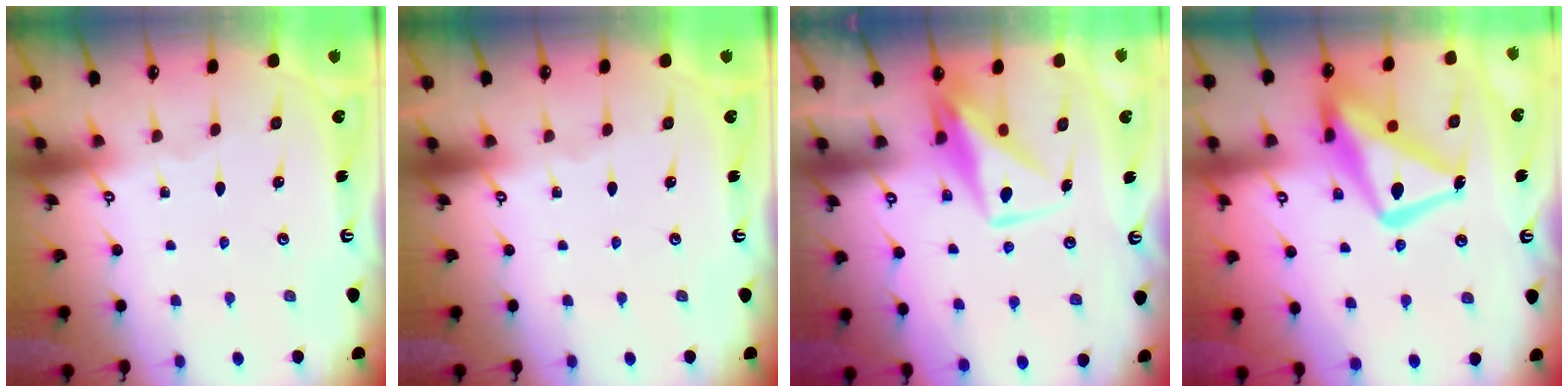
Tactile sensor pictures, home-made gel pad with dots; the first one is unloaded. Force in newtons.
{"total": 0.0}
{"total": 10.8, "press": 10.8, "slide": 0.9}
{"total": 15.8, "press": 15.8, "slide": 1.6}